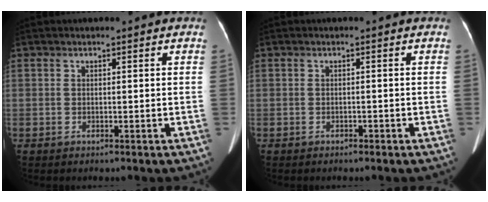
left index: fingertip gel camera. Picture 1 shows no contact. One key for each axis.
{"total": 0.7, "fx": -0.6, "fy": 0.3, "fz": 0.1, "tx": -0.005, "ty": 0.000, "tz": -0.011}